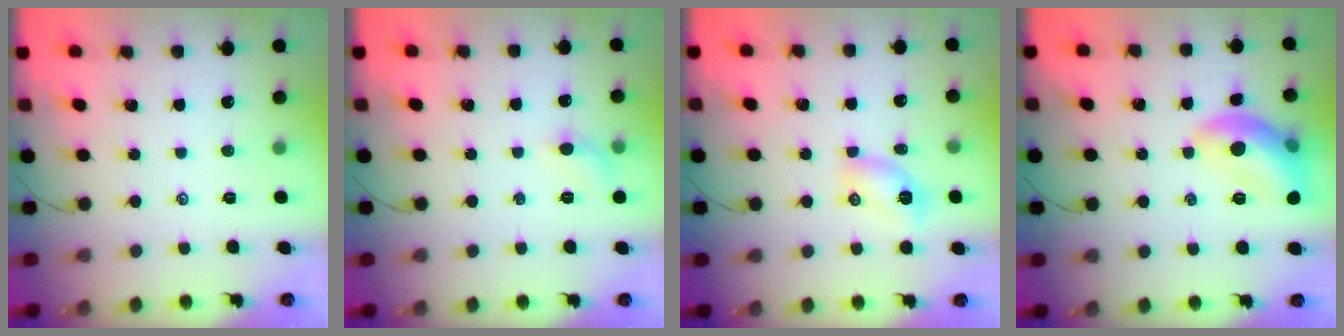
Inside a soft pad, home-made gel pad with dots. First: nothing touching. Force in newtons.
{"total": 4.7, "press": 4.5, "slide": 1.3}
{"total": 5.2, "press": 5.0, "slide": 1.6}
{"total": 12.5, "press": 12.4, "slide": 0.9}